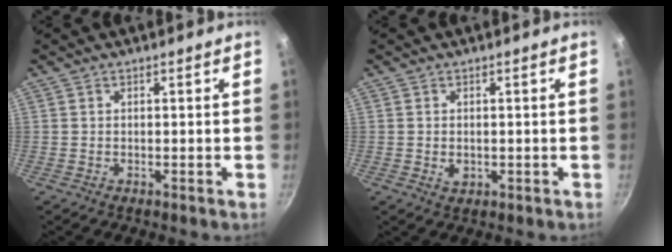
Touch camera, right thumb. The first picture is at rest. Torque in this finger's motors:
{"motor_torque": [-0.31, 0.01, 0.00, 0.39, -0.01]}